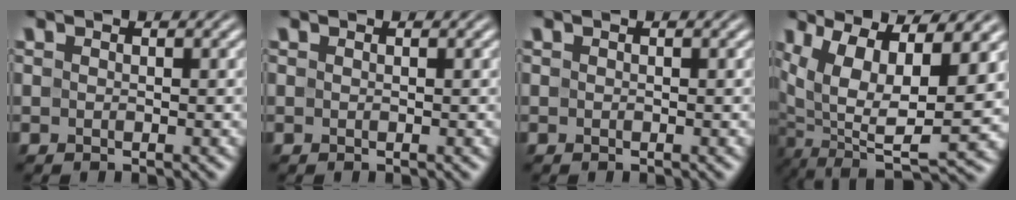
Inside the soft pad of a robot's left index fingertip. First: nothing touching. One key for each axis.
{"total": 0.0}
{"total": 0.0}
{"total": 12.8, "fx": 3.5, "fy": 5.6, "fz": 10.9, "tx": -0.196, "ty": -0.012, "tz": 0.089}